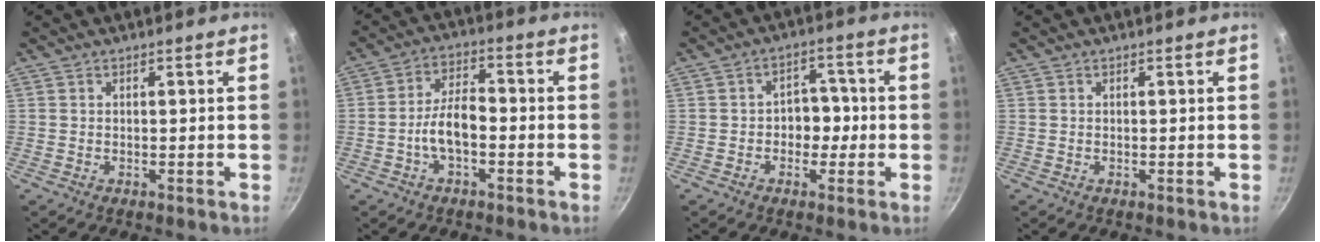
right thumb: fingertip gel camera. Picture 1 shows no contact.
{"total": 7.2, "force": [-2.3, 3.5, 5.9], "torque": [-0.097, 0.036, -0.047]}
{"total": 5.5, "force": [-0.9, 4.4, 3.1], "torque": [0.006, 0.017, -0.018]}
{"total": 0.0}